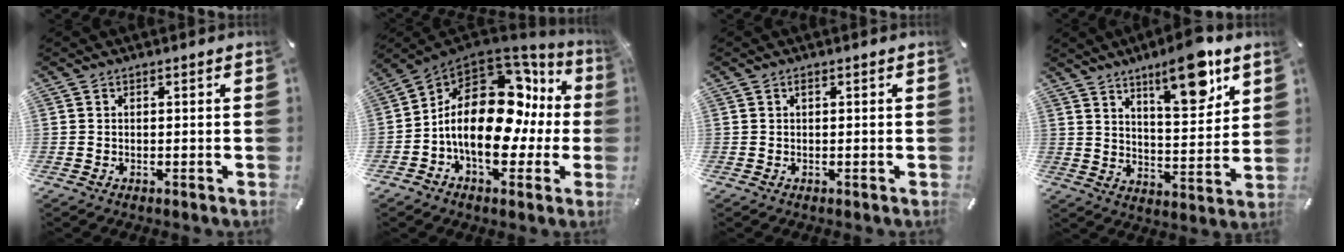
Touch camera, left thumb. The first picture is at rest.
{"total": 20.9, "force": [0.4, 12.9, 16.4], "torque": [-0.283, -0.011, 0.010]}
{"total": 0.5, "force": [0.2, 0.2, 0.4], "torque": [-0.008, 0.003, 0.003]}
{"total": 14.4, "force": [9.6, 4.5, 9.7], "torque": [-0.137, -0.057, 0.156]}